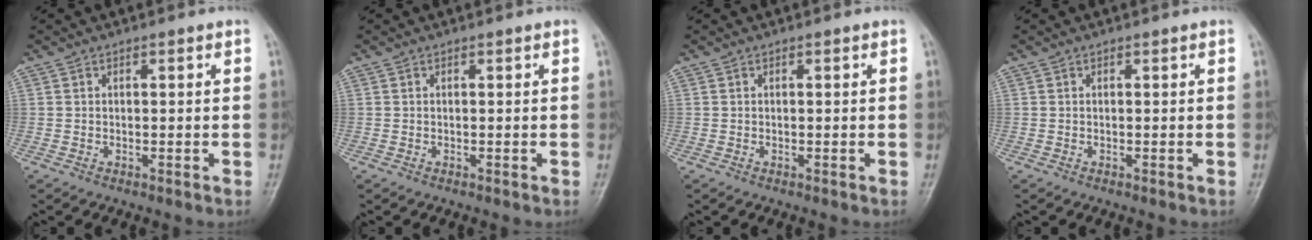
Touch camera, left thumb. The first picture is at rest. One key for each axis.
{"total": 0.0}
{"total": 0.0}
{"total": 0.0}